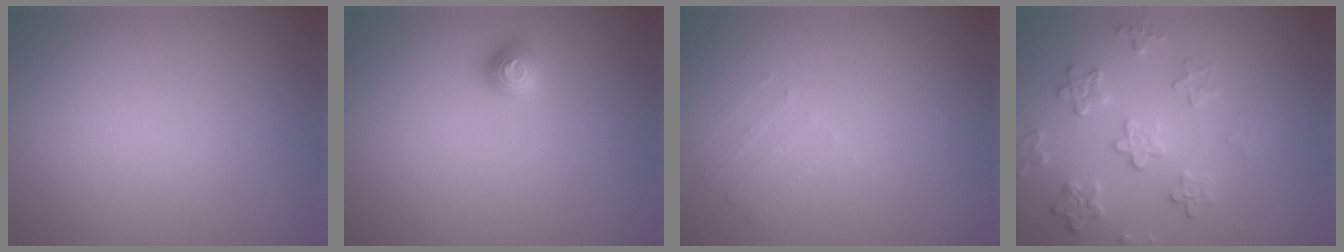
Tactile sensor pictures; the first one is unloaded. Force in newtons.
{"total": 1.1, "press": 1.1, "slide": 0.2}
{"total": 0.6, "press": 0.5, "slide": 0.4}
{"total": 3.2, "press": 2.9, "slide": 1.3}